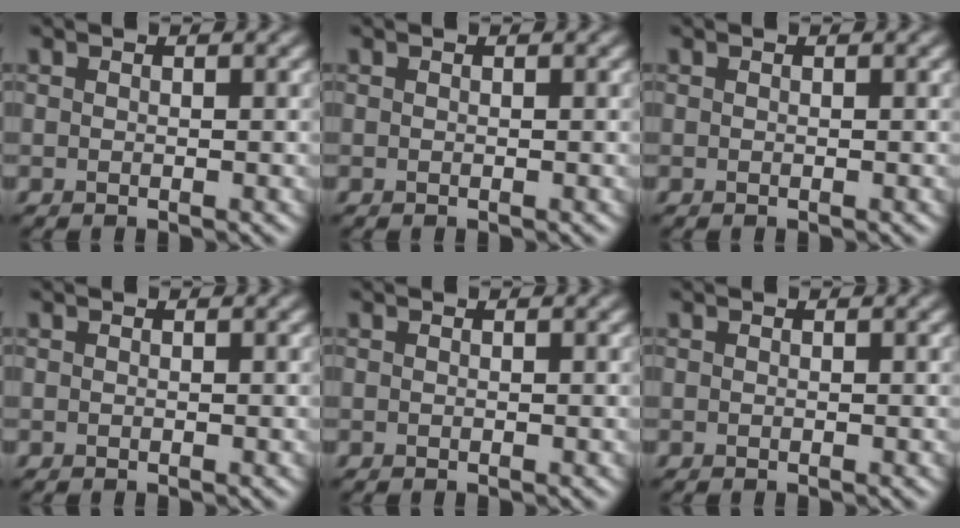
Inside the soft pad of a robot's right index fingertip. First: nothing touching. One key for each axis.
{"total": 0.0}
{"total": 0.0}
{"total": 0.0}
{"total": 0.0}
{"total": 0.0}